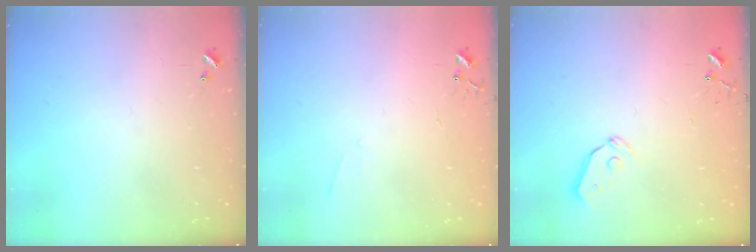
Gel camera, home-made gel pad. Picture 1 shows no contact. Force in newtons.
{"total": 3.8, "press": 3.7, "slide": 0.6}
{"total": 4.9, "press": 4.8, "slide": 0.9}